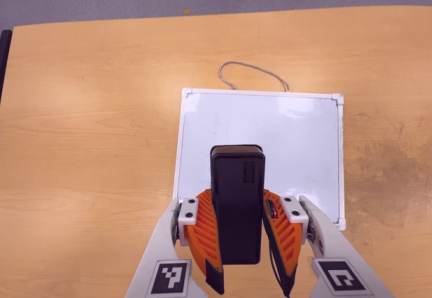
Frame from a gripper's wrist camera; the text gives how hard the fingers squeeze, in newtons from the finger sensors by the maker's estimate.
{"total": 7.1, "left": 6.0, "right": 8.1}